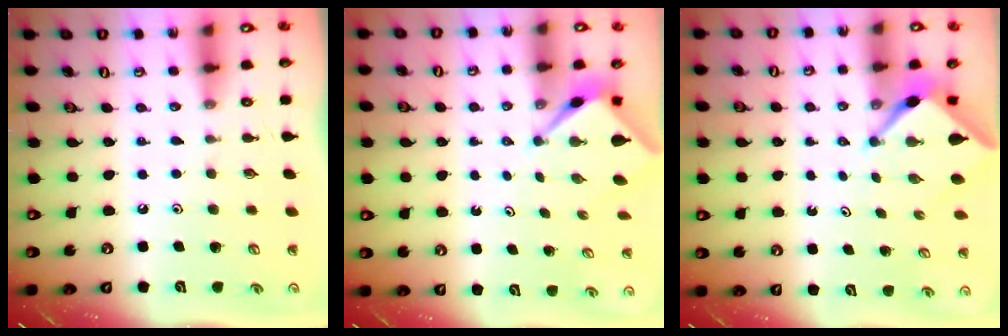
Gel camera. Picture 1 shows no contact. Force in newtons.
{"total": 2.7, "press": 2.7, "slide": 0.1}
{"total": 2.9, "press": 2.9, "slide": 0.4}